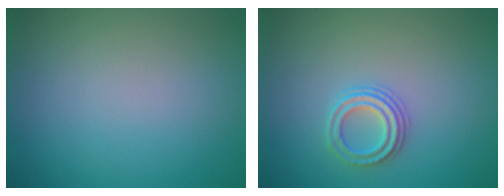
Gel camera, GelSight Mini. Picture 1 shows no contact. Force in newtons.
{"total": 2.3, "press": 2.2, "slide": 0.8}